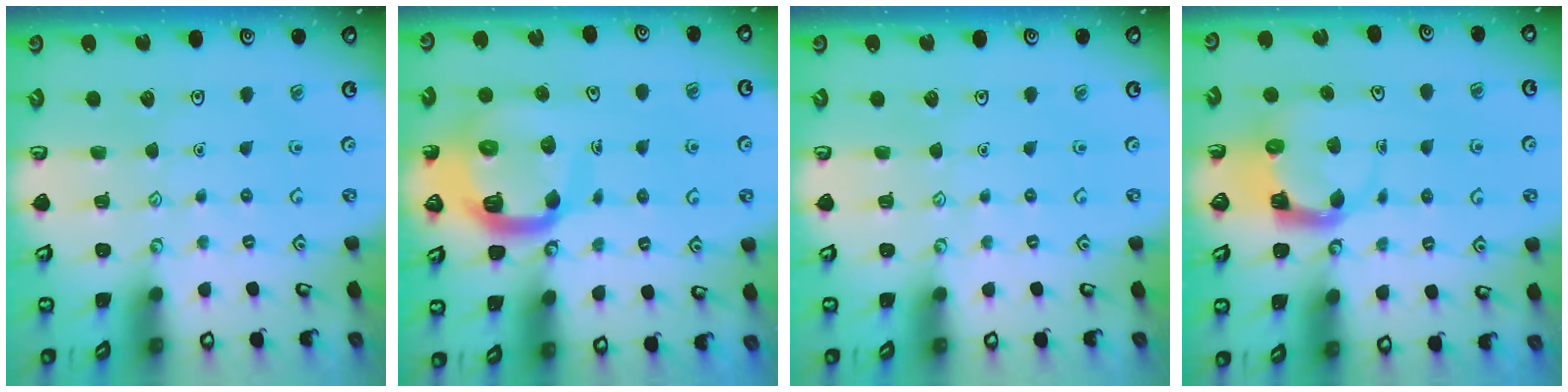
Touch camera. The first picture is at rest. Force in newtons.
{"total": 12.3, "press": 12.3, "slide": 1.1}
{"total": 0.0}
{"total": 3.8, "press": 3.7, "slide": 0.7}